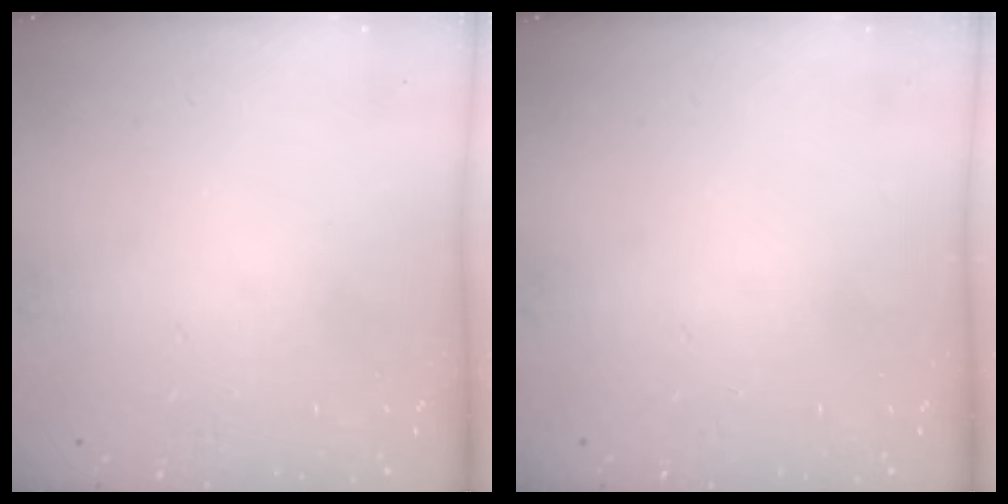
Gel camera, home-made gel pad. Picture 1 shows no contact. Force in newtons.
{"total": 0.0}